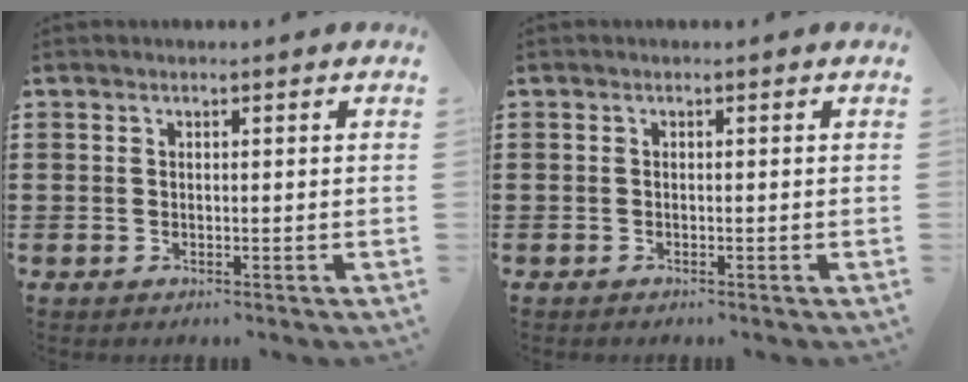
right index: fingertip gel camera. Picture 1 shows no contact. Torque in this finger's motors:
{"motor_torque": [-0.32, 0.41, -0.02, 0.01]}